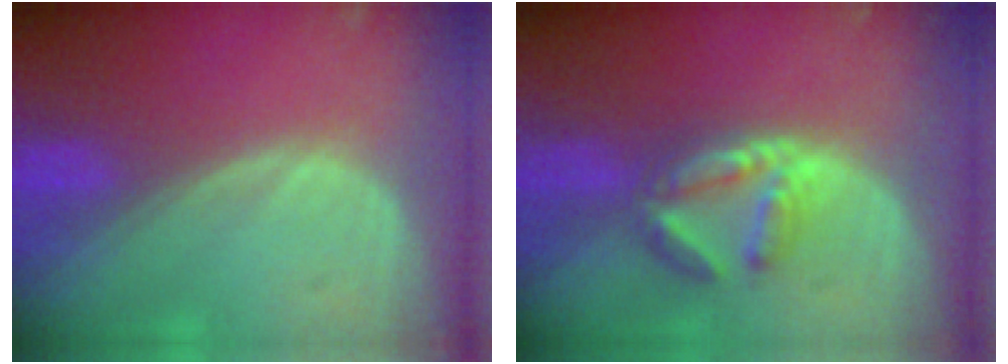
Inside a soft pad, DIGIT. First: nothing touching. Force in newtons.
{"total": 6.0, "press": 5.7, "slide": 1.7}